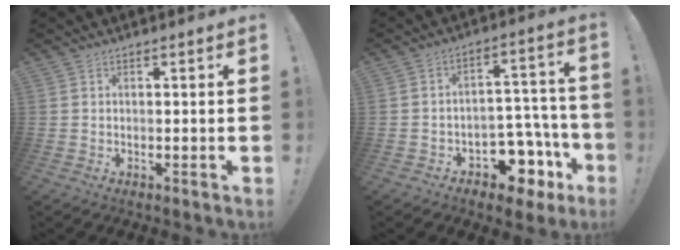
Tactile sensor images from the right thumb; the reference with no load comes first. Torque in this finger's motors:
{"motor_torque": [1.39, 1.39, 0.96, -1.12, 0.31]}